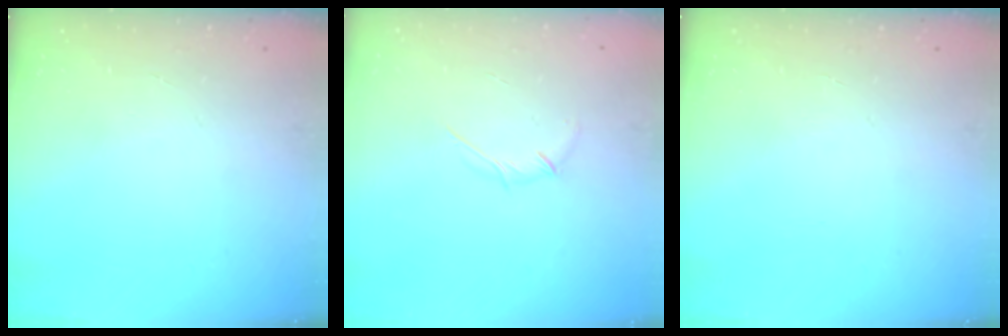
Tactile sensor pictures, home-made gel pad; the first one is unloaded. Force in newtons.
{"total": 2.7, "press": 2.6, "slide": 0.6}
{"total": 0.0}